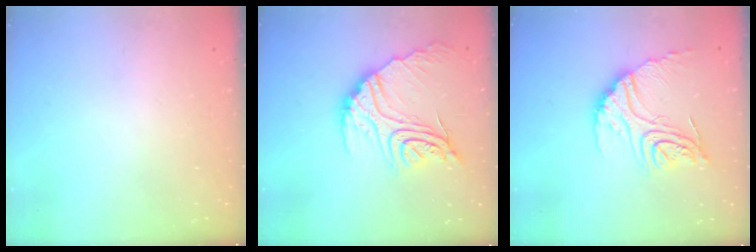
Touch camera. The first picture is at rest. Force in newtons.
{"total": 18.9, "press": 18.8, "slide": 1.5}
{"total": 17.3, "press": 17.2, "slide": 1.4}